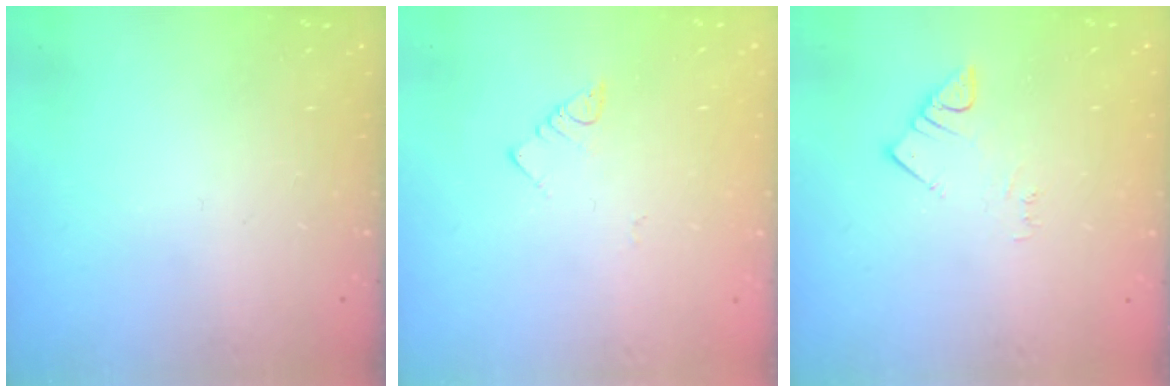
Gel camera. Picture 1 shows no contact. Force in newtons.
{"total": 2.7, "press": 2.6, "slide": 0.5}
{"total": 2.8, "press": 2.8, "slide": 0.2}